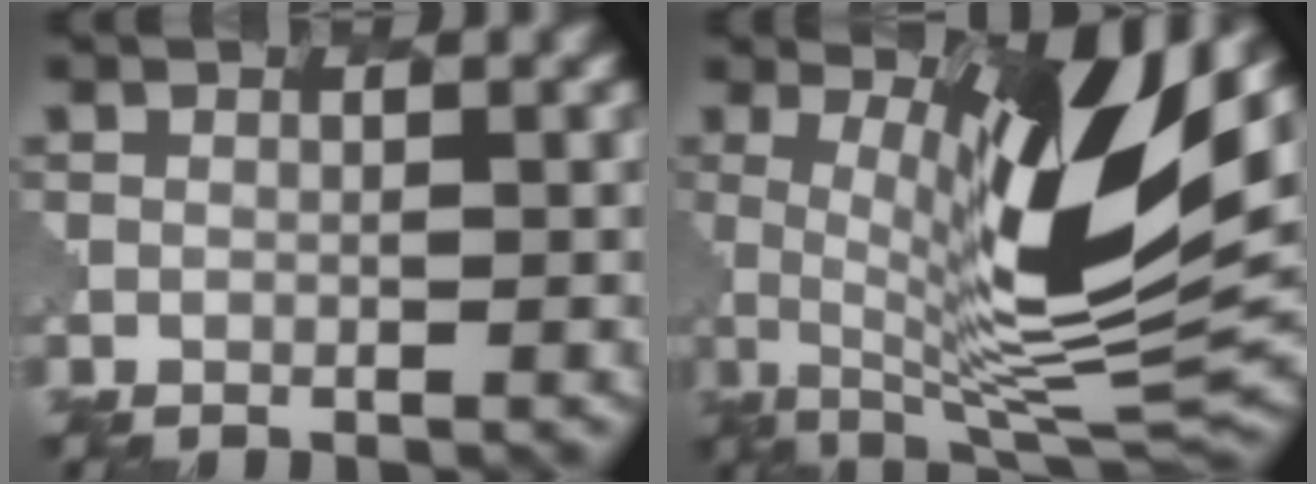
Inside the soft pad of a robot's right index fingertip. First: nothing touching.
{"total": 12.0, "force": [2.4, 3.0, 11.4], "torque": [-0.181, -0.007, 0.051]}